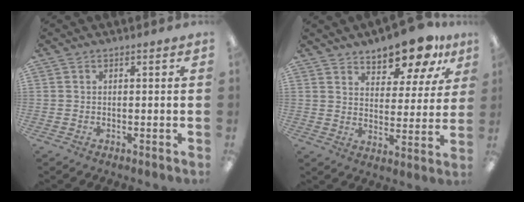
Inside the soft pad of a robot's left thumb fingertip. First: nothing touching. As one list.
[{"total": 12.1, "force": [10.2, 4.6, 4.5], "torque": [-0.061, -0.071, 0.185]}]